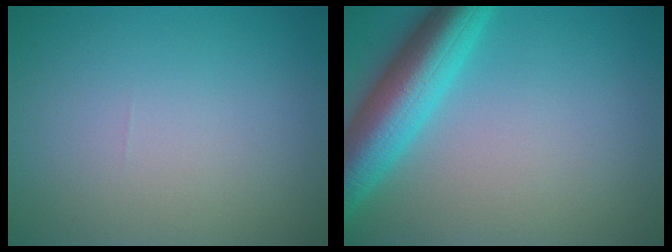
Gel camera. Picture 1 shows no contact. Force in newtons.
{"total": 7.4, "press": 7.4, "slide": 0.3}